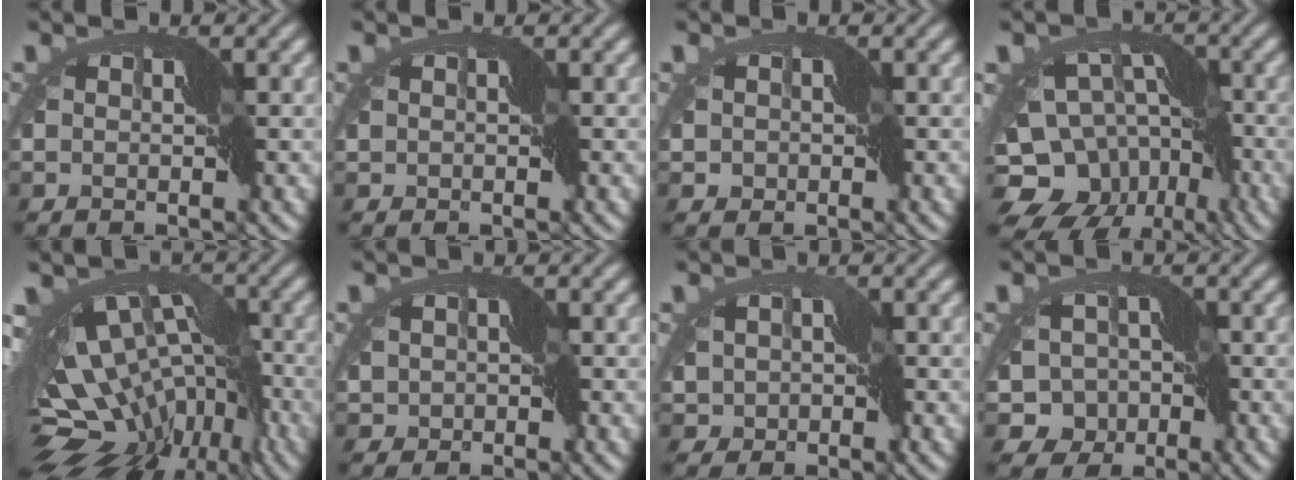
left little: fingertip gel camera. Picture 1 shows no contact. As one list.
[{"total": 0.0}, {"total": 1.4, "force": [-0.6, 1.1, 0.4], "torque": [-0.006, 0.002, -0.009]}, {"total": 12.5, "force": [-5.7, 9.1, 6.4], "torque": [-0.114, -0.008, -0.084]}, {"total": 14.8, "force": [-2.7, 8.7, 11.6], "torque": [-0.178, 0.003, 0.000]}, {"total": 2.0, "force": [-0.4, 1.7, 0.9], "torque": [-0.008, 0.007, -0.012]}, {"total": 3.7, "force": [-0.7, 3.0, 2.0], "torque": [-0.031, 0.009, -0.022]}, {"total": 7.9, "force": [-4.1, 6.1, 2.7], "torque": [-0.021, 0.001, -0.081]}]